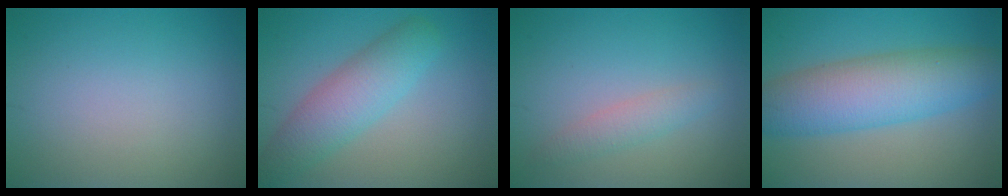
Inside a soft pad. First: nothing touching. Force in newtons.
{"total": 5.0, "press": 5.0, "slide": 0.1}
{"total": 1.9, "press": 1.9, "slide": 0.1}
{"total": 7.9, "press": 7.9, "slide": 0.1}